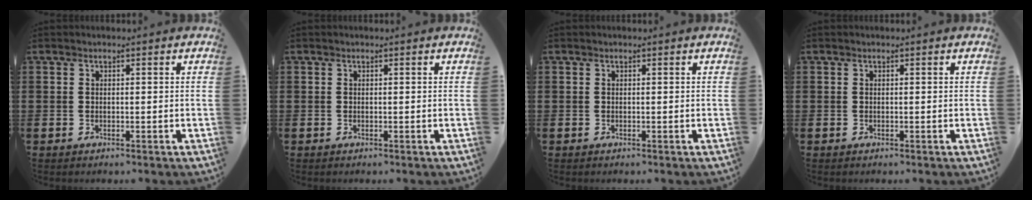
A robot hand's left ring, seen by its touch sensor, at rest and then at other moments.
{"total": 0.0}
{"total": 0.0}
{"total": 0.0}